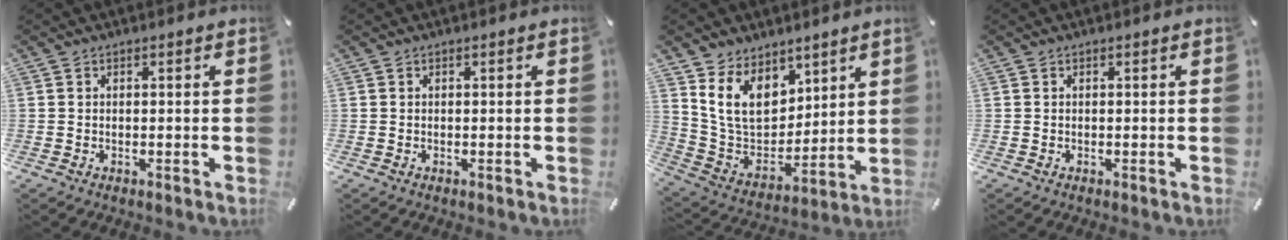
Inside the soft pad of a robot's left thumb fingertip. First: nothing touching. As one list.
[{"total": 0.0}, {"total": 13.4, "force": [7.6, 9.6, 5.6], "torque": [-0.117, -0.048, 0.153]}, {"total": 0.0}]